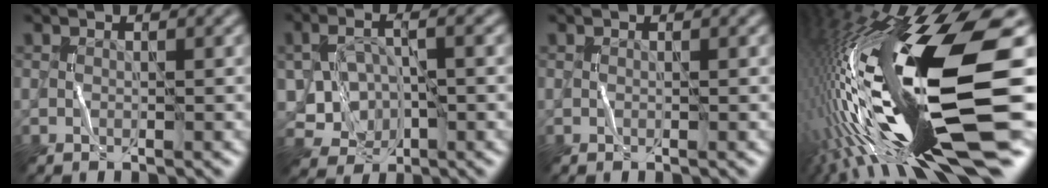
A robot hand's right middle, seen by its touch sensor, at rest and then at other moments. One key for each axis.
{"total": 3.8, "fx": -0.1, "fy": 2.9, "fz": 2.4, "tx": -0.046, "ty": -0.001, "tz": 0.001}
{"total": 0.0}
{"total": 20.3, "fx": -1.9, "fy": 5.0, "fz": 19.6, "tx": -0.369, "ty": -0.014, "tz": -0.034}